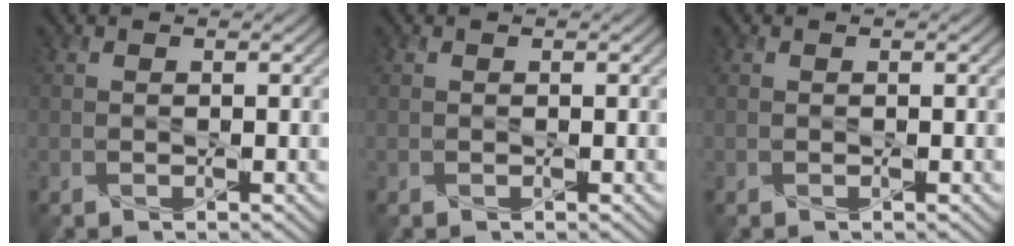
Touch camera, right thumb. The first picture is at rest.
{"total": 0.0}
{"total": 0.0}